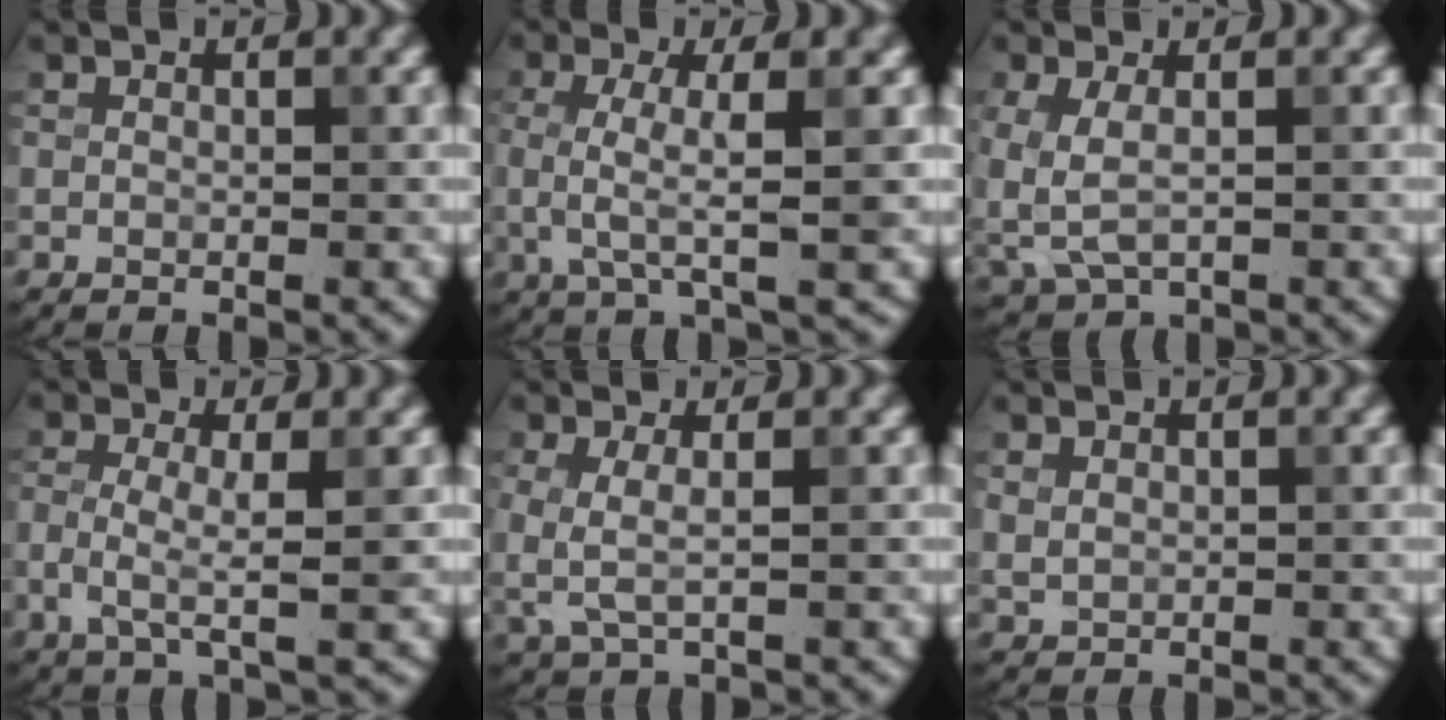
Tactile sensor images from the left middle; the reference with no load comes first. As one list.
[{"total": 4.7, "force": [-0.3, 1.1, 4.6], "torque": [-0.094, 0.000, -0.010]}, {"total": 3.7, "force": [-0.3, 2.3, 2.8], "torque": [-0.082, -0.008, -0.004]}, {"total": 3.3, "force": [-0.6, 0.8, 3.2], "torque": [-0.071, -0.008, -0.016]}, {"total": 2.4, "force": [-0.3, 0.8, 2.3], "torque": [-0.064, -0.005, -0.005]}, {"total": 1.1, "force": [0.3, 0.8, 0.6], "torque": [-0.017, -0.001, 0.013]}]